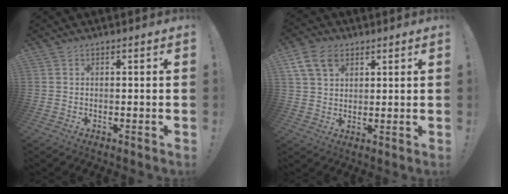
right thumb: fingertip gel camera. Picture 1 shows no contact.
{"total": 9.7, "force": [4.8, 6.6, 5.3], "torque": [-0.097, -0.008, 0.093]}